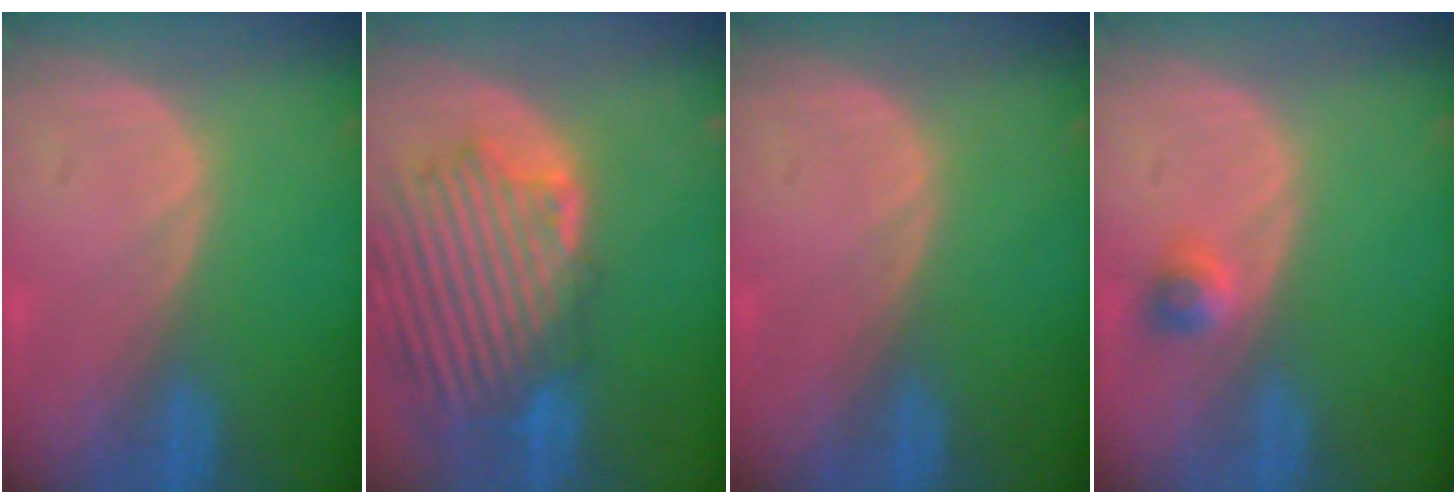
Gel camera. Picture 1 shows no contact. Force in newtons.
{"total": 13.1, "press": 11.5, "slide": 6.4}
{"total": 0.0}
{"total": 2.4, "press": 2.0, "slide": 1.2}